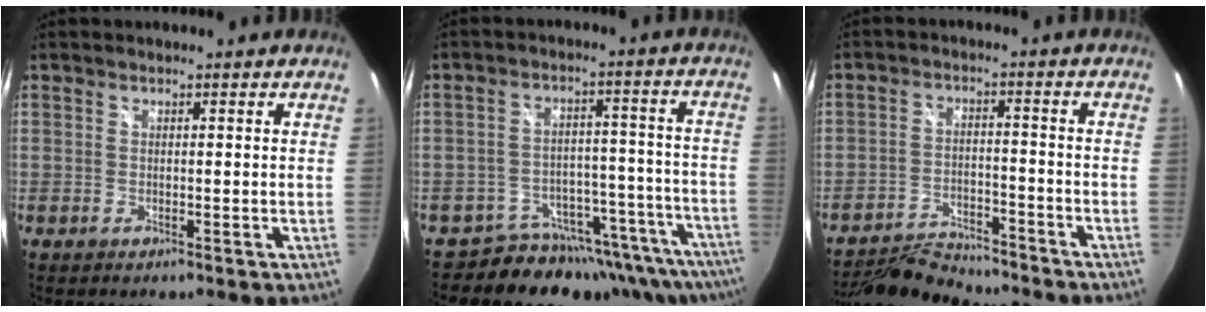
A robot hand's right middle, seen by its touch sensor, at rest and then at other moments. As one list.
[{"total": 17.1, "force": [-15.5, 6.2, 3.3], "torque": [-0.046, 0.031, -0.206]}, {"total": 10.3, "force": [-9.8, 1.8, 2.5], "torque": [-0.074, 0.004, -0.162]}]